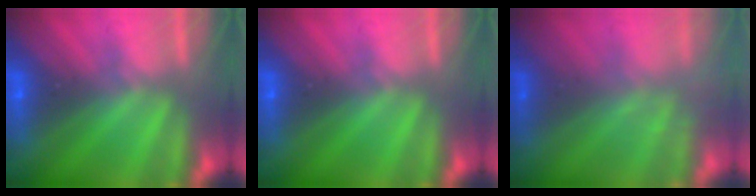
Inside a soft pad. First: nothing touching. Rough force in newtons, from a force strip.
{"total": 0.0}
{"total": 2.4}